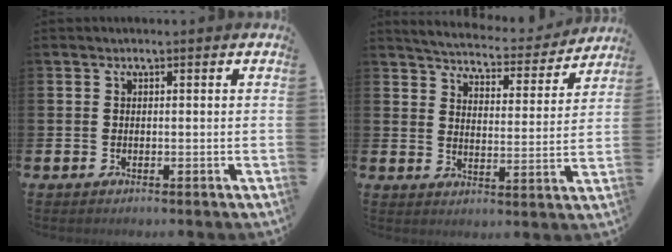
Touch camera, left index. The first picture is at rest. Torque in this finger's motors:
{"motor_torque": [0.92, -1.22, 0.18, 0.05]}